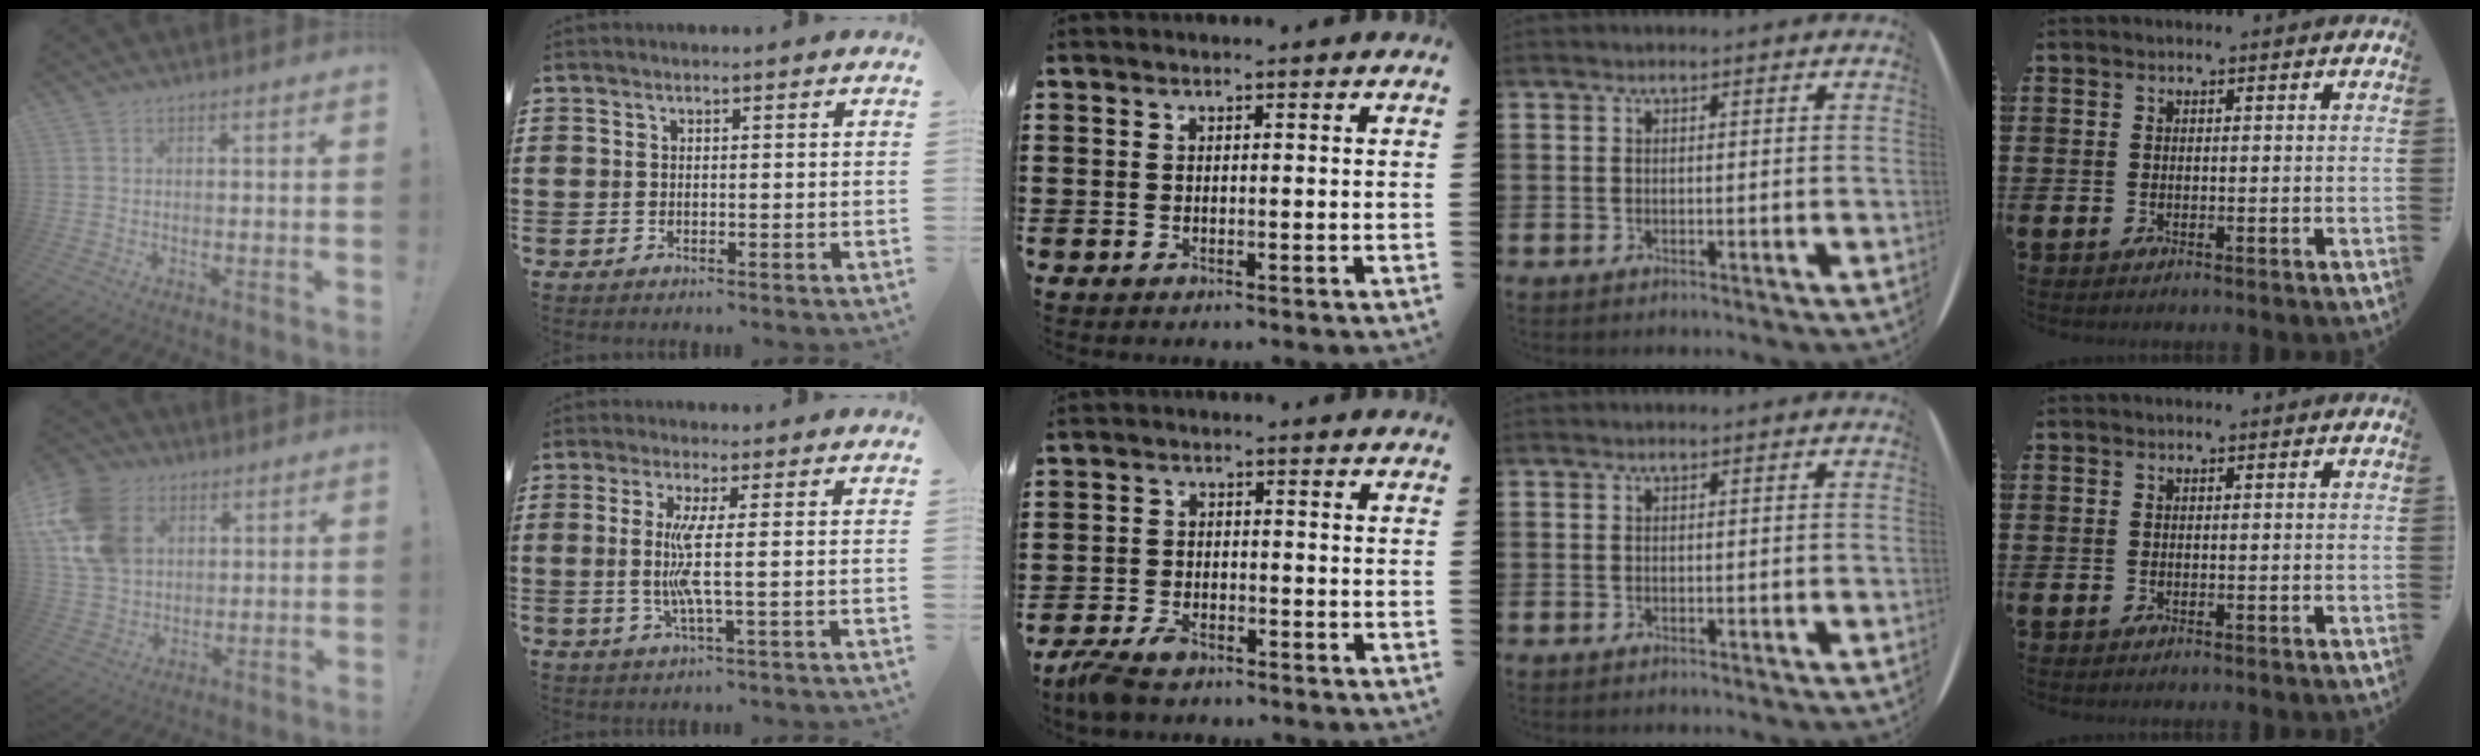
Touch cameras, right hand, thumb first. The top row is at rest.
{"thumb": {"total": 17.3, "force": [6.4, 13.0, 9.4], "torque": [-0.193, -0.016, 0.127]}, "index": {"total": 5.8, "force": [0.1, -0.3, 5.8], "torque": [-0.130, -0.020, -0.009]}, "middle": {"total": 3.6, "force": [-3.0, 1.3, 1.5], "torque": [-0.048, -0.001, -0.066]}}